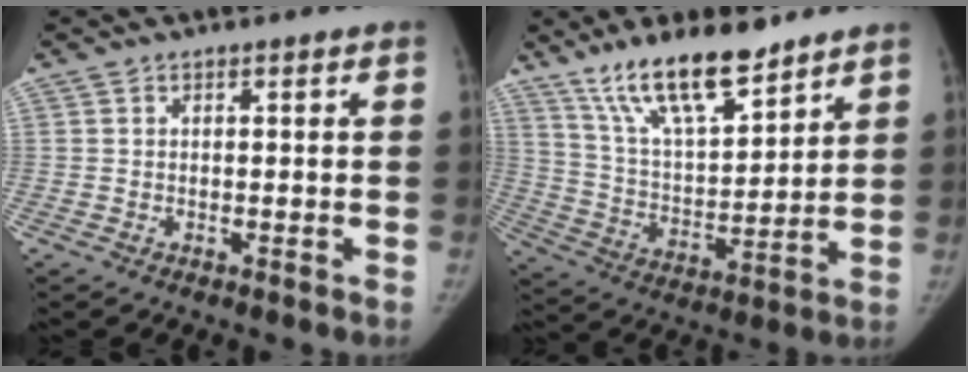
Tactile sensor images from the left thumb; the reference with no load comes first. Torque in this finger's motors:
{"motor_torque": [0.29, 0.23, 1.38, -1.39, 0.11]}